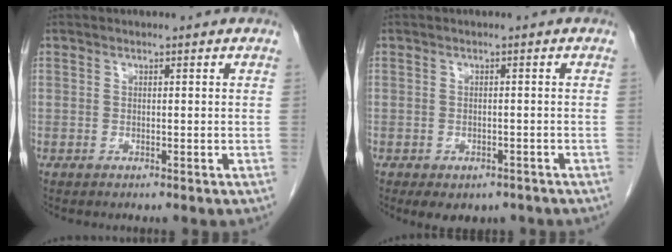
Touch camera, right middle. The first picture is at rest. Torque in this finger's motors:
{"motor_torque": [0.58, -0.37, 0.07, 0.02]}